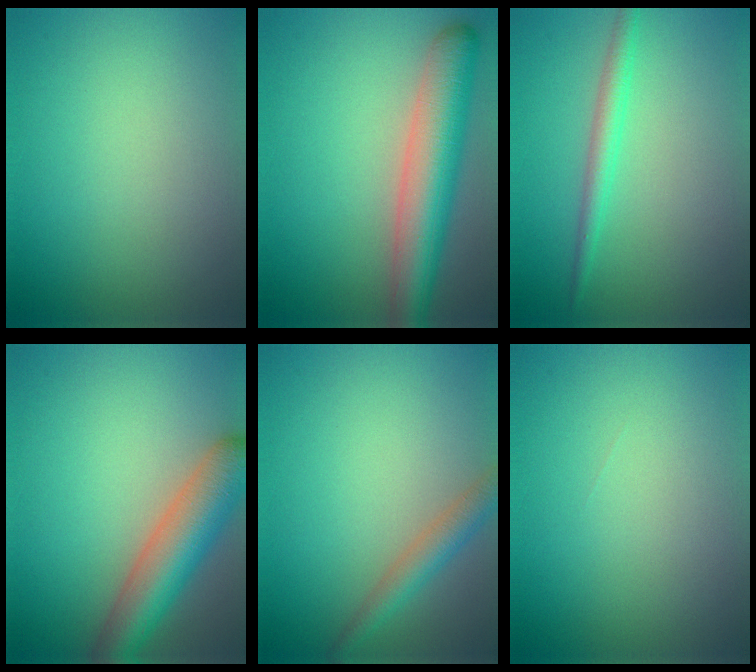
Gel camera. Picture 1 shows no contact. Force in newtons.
{"total": 7.3, "press": 7.3, "slide": 0.2}
{"total": 2.1, "press": 2.1, "slide": 0.1}
{"total": 6.5, "press": 6.5, "slide": 0.3}
{"total": 2.7, "press": 2.7, "slide": 0.1}
{"total": 0.0}